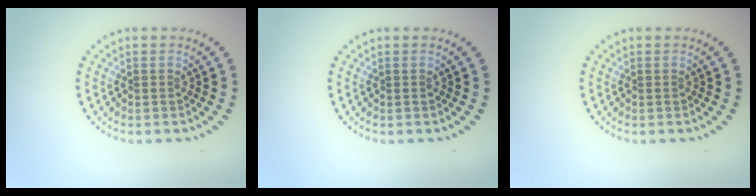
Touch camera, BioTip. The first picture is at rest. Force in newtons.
{"total": 0.0}
{"total": 0.0}